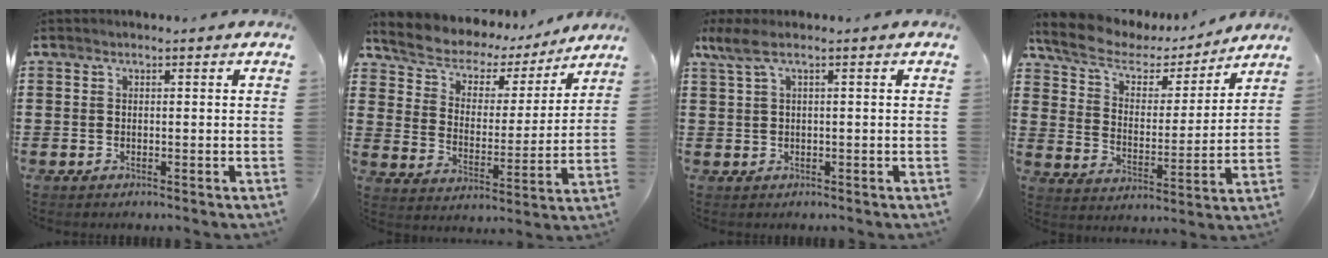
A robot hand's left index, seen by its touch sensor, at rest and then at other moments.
{"total": 5.4, "force": [4.7, 2.6, 0.9], "torque": [-0.049, -0.032, 0.077]}
{"total": 2.5, "force": [0.3, 0.4, 2.4], "torque": [-0.063, -0.006, 0.000]}
{"total": 6.4, "force": [5.0, 2.6, 3.0], "torque": [-0.084, -0.026, 0.084]}